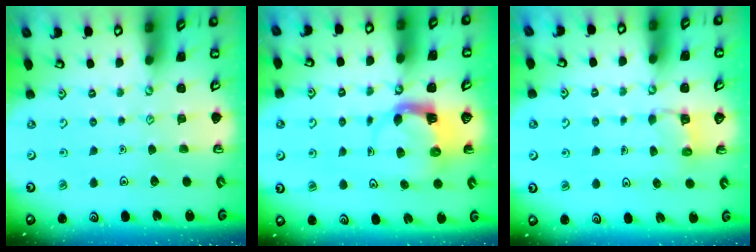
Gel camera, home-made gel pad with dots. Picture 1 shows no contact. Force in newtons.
{"total": 3.8, "press": 3.8, "slide": 0.6}
{"total": 2.9, "press": 2.9, "slide": 0.3}